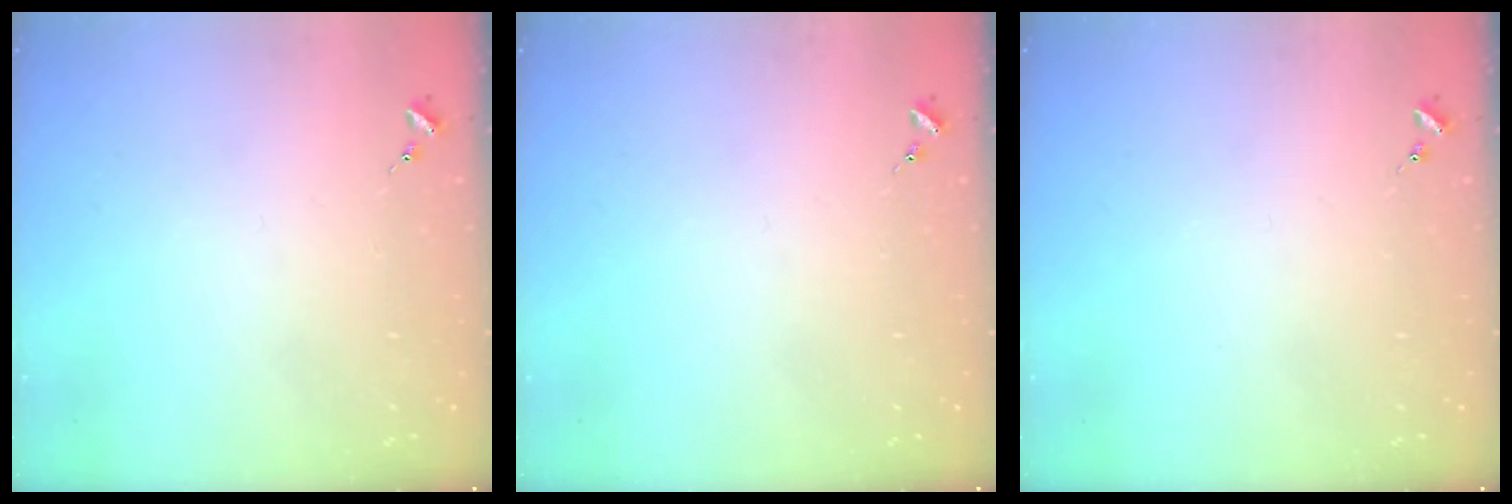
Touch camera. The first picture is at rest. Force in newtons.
{"total": 0.0}
{"total": 0.0}